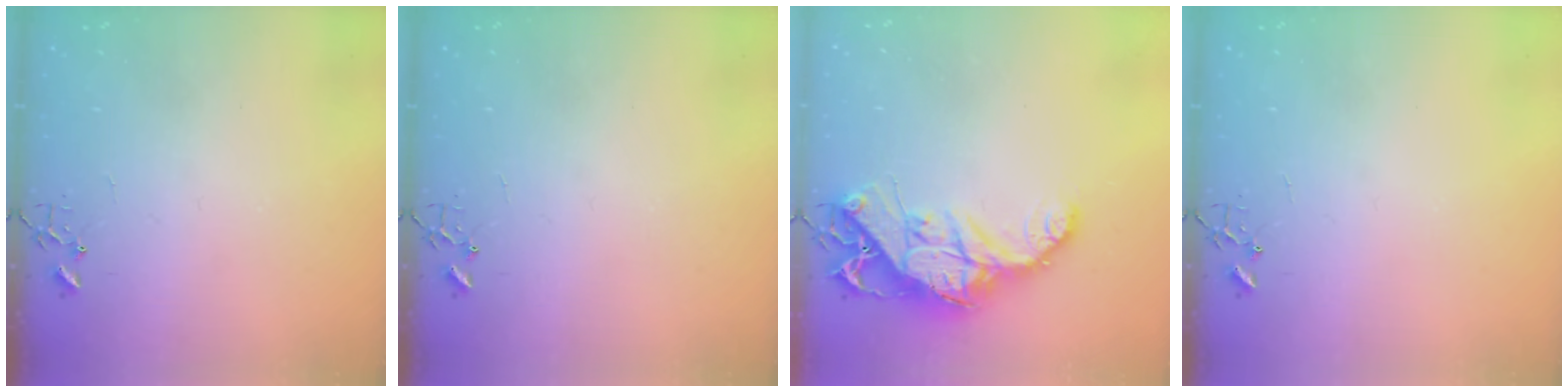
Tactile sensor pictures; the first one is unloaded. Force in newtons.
{"total": 0.0}
{"total": 16.1, "press": 16.1, "slide": 1.6}
{"total": 0.0}